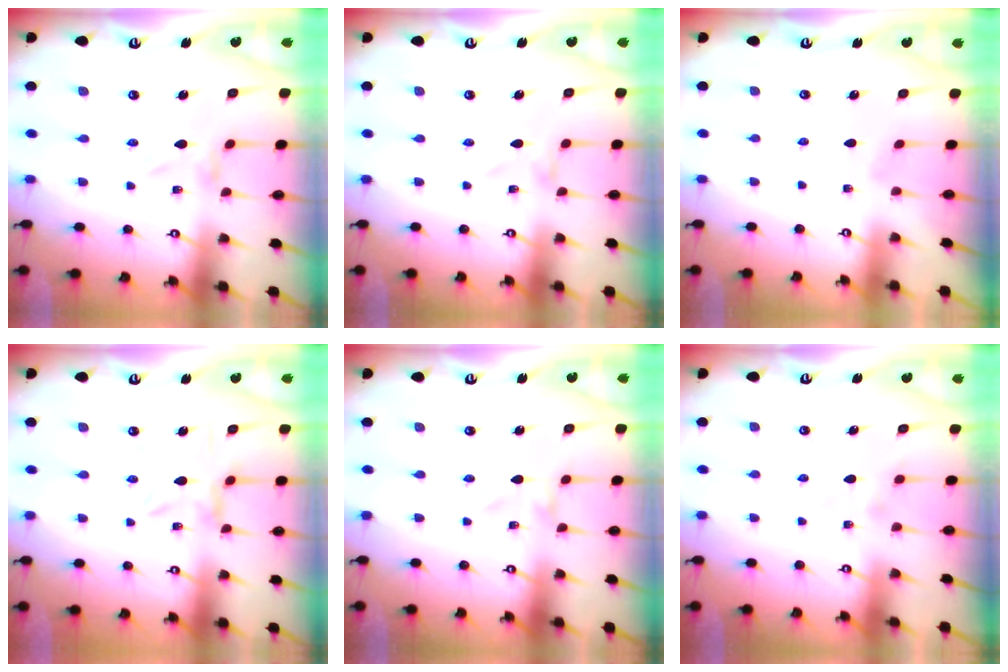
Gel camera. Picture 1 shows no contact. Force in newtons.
{"total": 0.0}
{"total": 0.0}
{"total": 5.8, "press": 5.7, "slide": 0.6}
{"total": 0.0}
{"total": 2.3, "press": 2.3, "slide": 0.4}